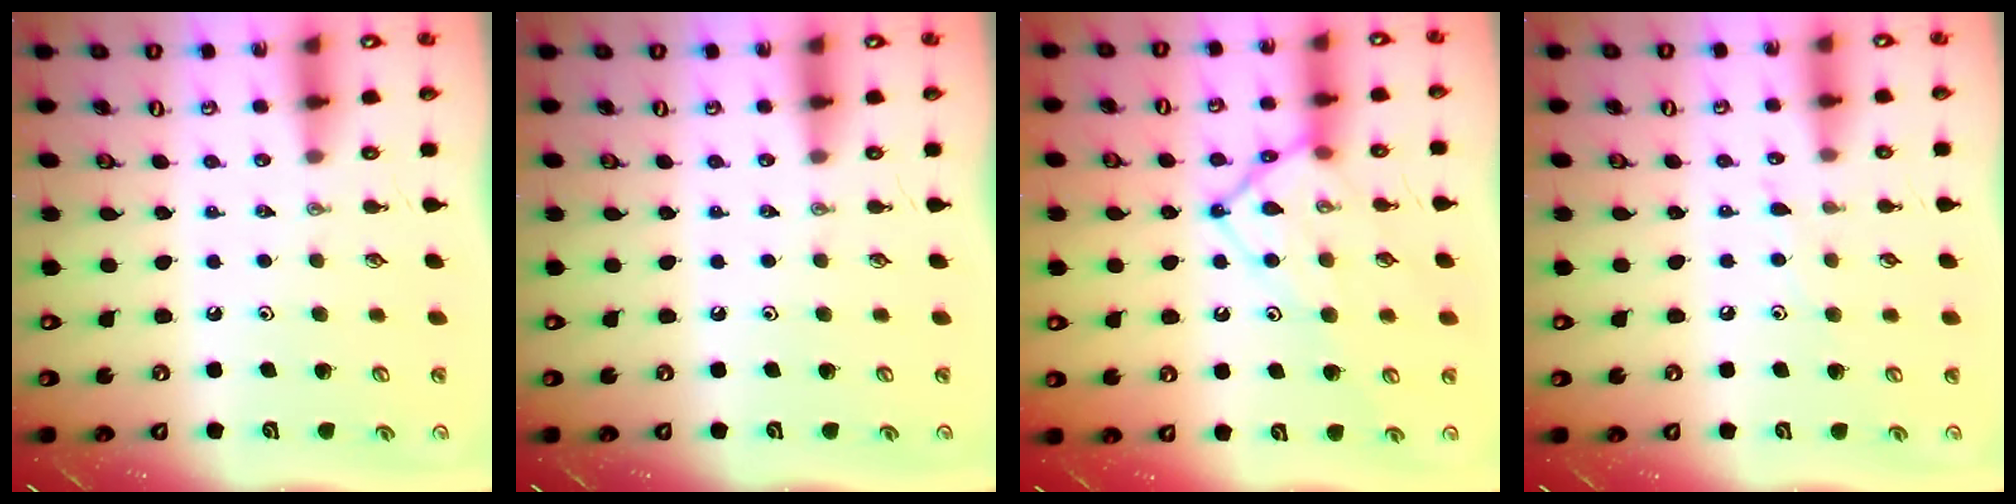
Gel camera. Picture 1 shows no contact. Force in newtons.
{"total": 0.0}
{"total": 12.8, "press": 12.7, "slide": 1.5}
{"total": 4.4, "press": 4.4, "slide": 0.4}